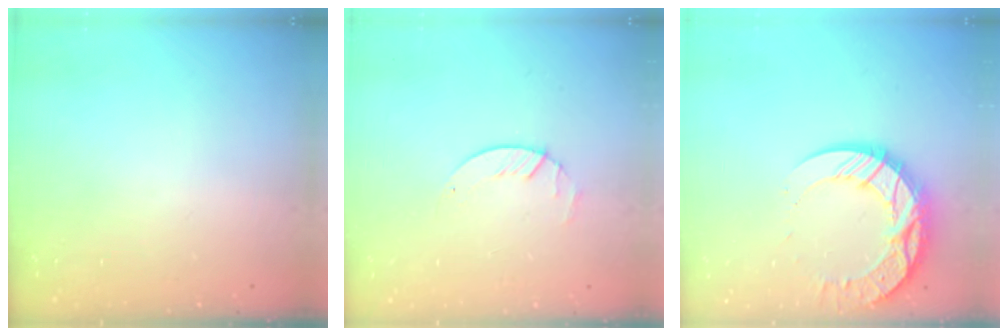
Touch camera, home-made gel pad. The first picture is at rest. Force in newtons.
{"total": 1.4, "press": 1.4, "slide": 0.2}
{"total": 14.6, "press": 14.5, "slide": 1.1}